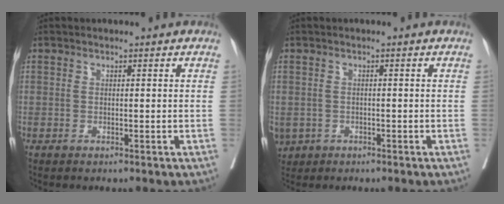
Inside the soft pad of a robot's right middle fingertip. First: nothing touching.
{"total": 4.6, "force": [-2.3, 3.8, 1.3], "torque": [-0.030, 0.000, -0.032]}